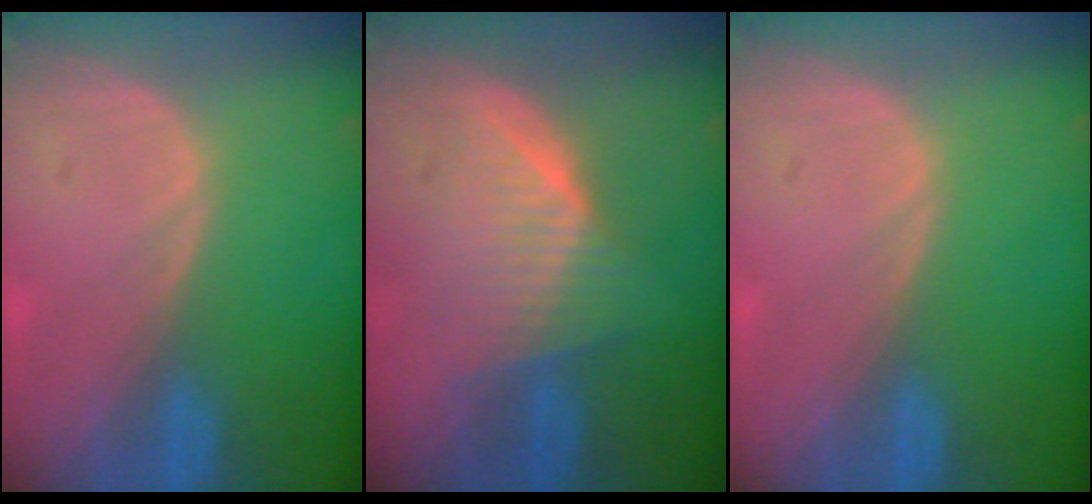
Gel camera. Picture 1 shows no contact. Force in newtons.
{"total": 6.4, "press": 6.2, "slide": 1.7}
{"total": 0.0}